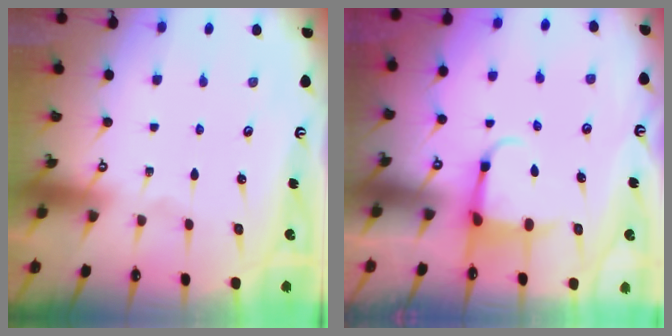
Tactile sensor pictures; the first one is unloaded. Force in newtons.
{"total": 3.8, "press": 3.6, "slide": 1.0}